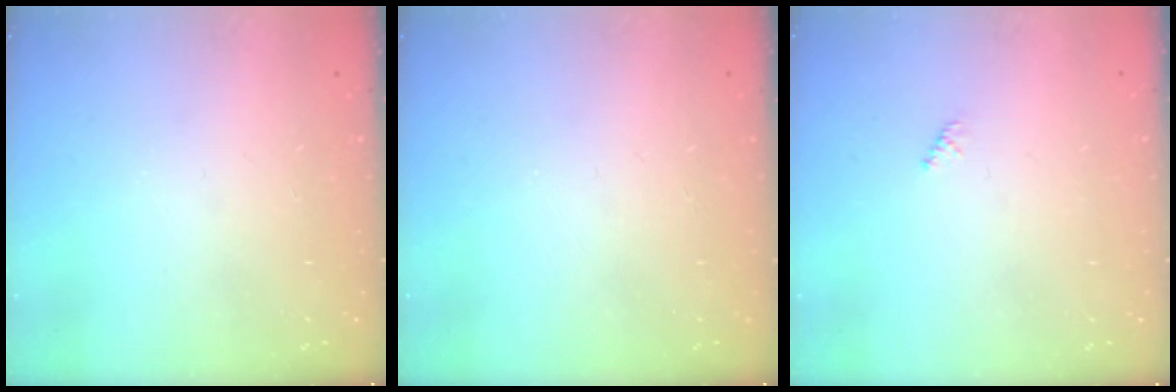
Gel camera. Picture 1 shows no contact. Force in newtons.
{"total": 0.0}
{"total": 0.8, "press": 0.8, "slide": 0.3}